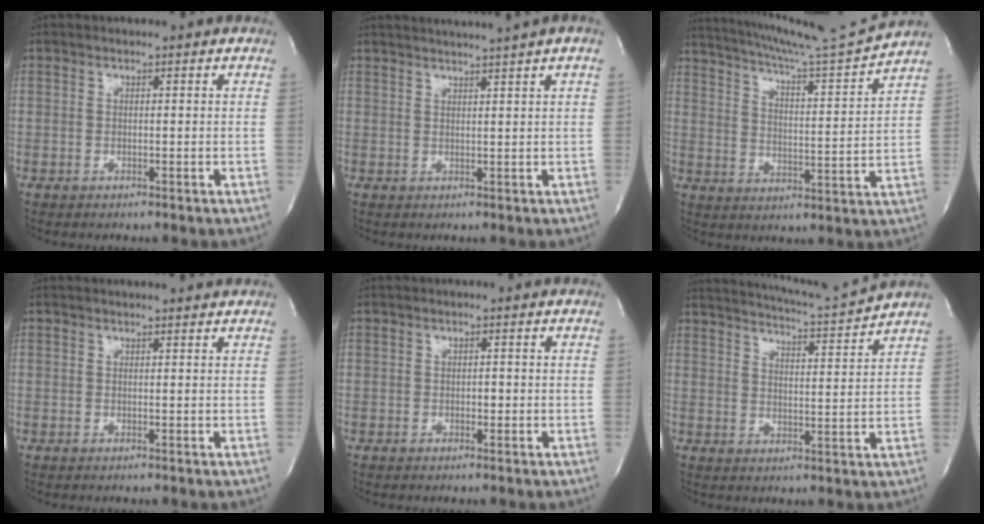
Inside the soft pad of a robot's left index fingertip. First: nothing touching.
{"total": 6.4, "force": [5.3, -1.5, 3.2], "torque": [-0.044, 0.011, 0.064]}
{"total": 14.5, "force": [13.5, -2.9, 4.3], "torque": [-0.079, -0.050, 0.204]}
{"total": 2.4, "force": [2.3, -0.2, 0.4], "torque": [-0.010, 0.002, 0.026]}
{"total": 0.7, "force": [-0.1, 0.4, 0.5], "torque": [-0.007, 0.002, -0.002]}
{"total": 10.7, "force": [10.3, -1.8, 2.6], "torque": [-0.055, -0.033, 0.151]}